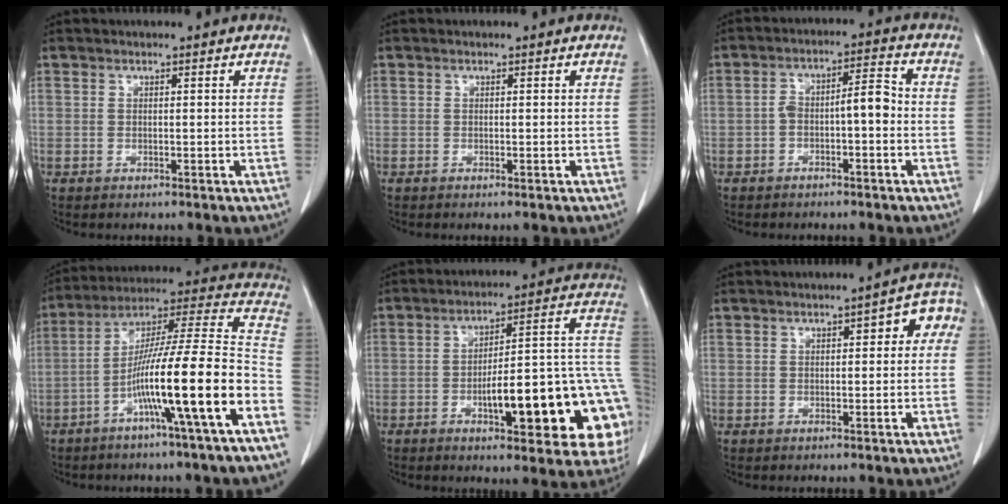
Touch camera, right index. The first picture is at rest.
{"total": 0.0}
{"total": 5.3, "force": [-1.4, 1.5, 4.9], "torque": [-0.084, 0.030, -0.021]}
{"total": 19.7, "force": [-8.2, -0.9, 17.9], "torque": [-0.269, 0.003, -0.144]}
{"total": 22.6, "force": [-6.2, 5.0, 21.2], "torque": [-0.186, 0.032, -0.073]}
{"total": 4.8, "force": [0.9, 2.0, 4.3], "torque": [-0.044, 0.032, 0.006]}